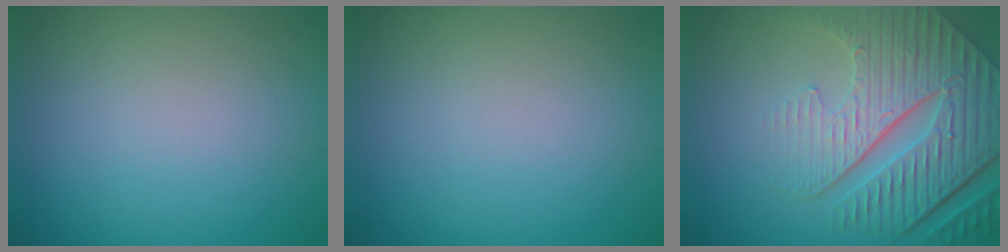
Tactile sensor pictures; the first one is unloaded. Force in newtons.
{"total": 0.0}
{"total": 9.1, "press": 6.2, "slide": 6.6}